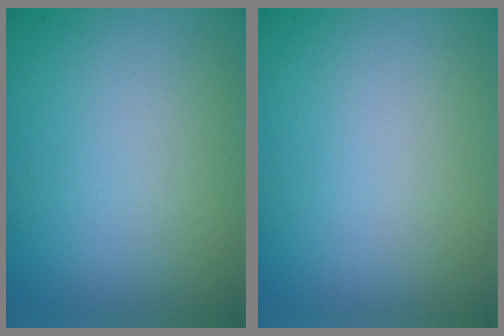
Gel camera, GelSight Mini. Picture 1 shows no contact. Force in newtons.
{"total": 0.0}